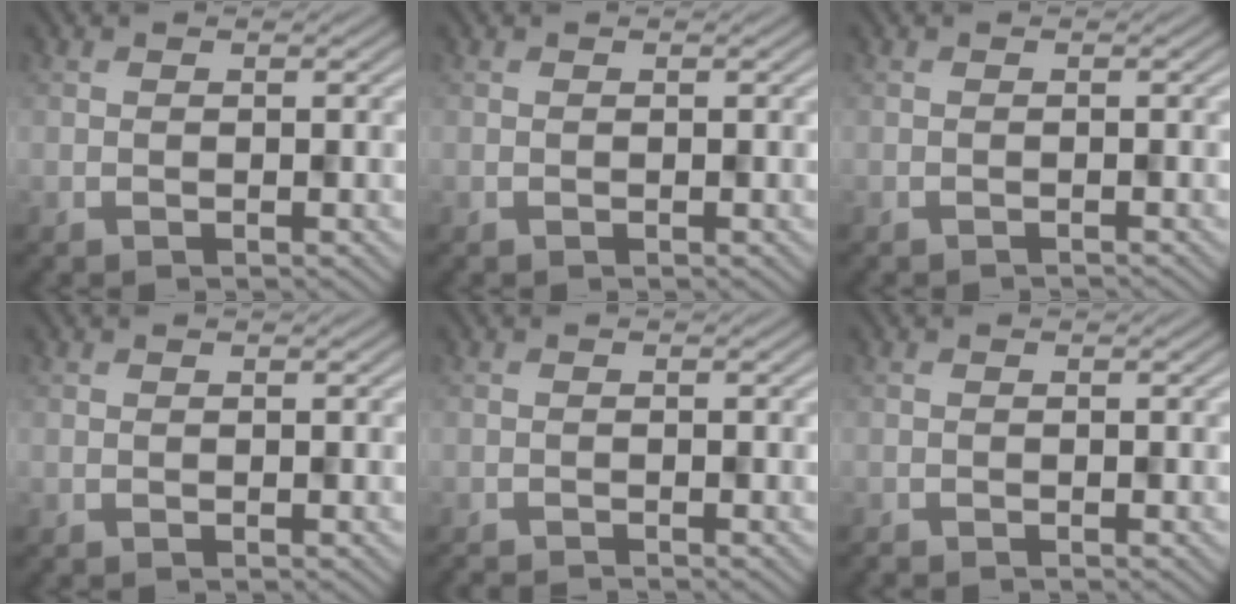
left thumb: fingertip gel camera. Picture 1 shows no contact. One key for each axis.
{"total": 0.0}
{"total": 0.6, "fx": -0.6, "fy": -0.1, "fz": 0.0, "tx": 0.001, "ty": 0.002, "tz": -0.012}
{"total": 0.0}
{"total": 1.7, "fx": -1.6, "fy": 0.0, "fz": 0.3, "tx": -0.005, "ty": 0.001, "tz": -0.030}
{"total": 0.9, "fx": -0.9, "fy": 0.0, "fz": 0.0, "tx": 0.000, "ty": -0.002, "tz": -0.014}